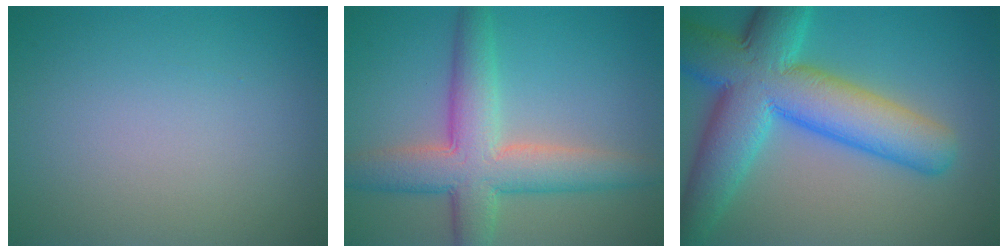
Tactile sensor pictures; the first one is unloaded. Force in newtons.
{"total": 7.2, "press": 7.2, "slide": 0.1}
{"total": 11.7, "press": 11.7, "slide": 0.2}